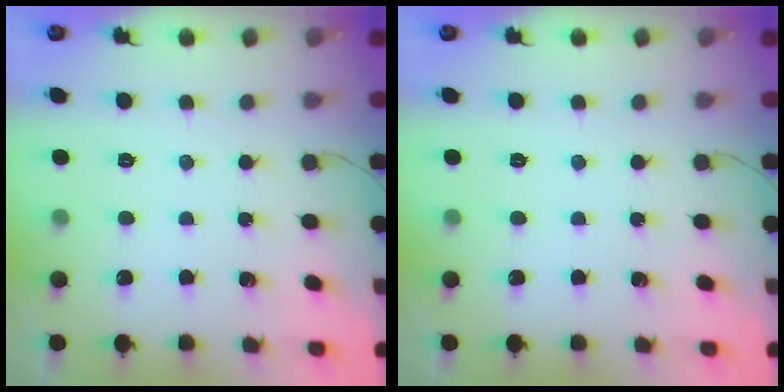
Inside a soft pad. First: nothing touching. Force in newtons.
{"total": 0.0}